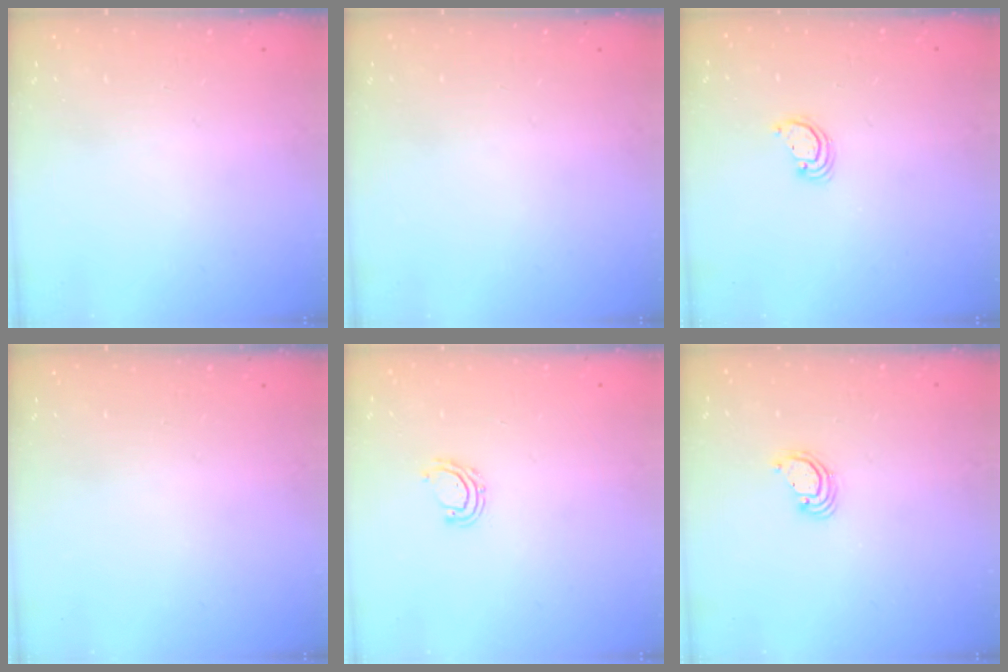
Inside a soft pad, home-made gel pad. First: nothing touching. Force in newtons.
{"total": 0.0}
{"total": 2.8, "press": 2.8, "slide": 0.2}
{"total": 0.0}
{"total": 6.1, "press": 5.9, "slide": 1.4}
{"total": 3.6, "press": 3.6, "slide": 0.3}